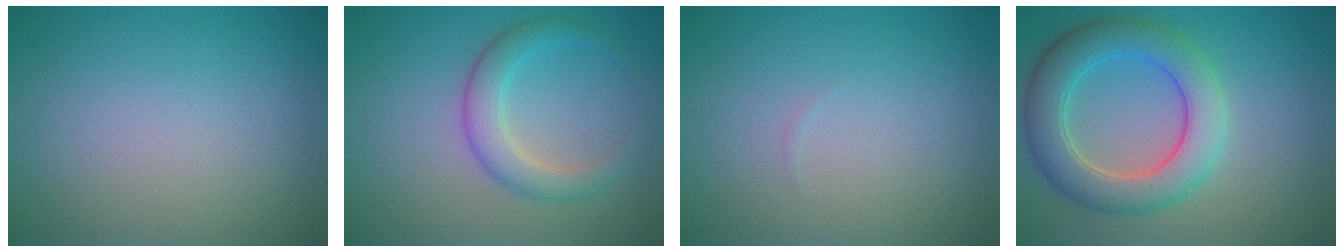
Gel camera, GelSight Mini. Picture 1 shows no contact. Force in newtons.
{"total": 2.6, "press": 2.6, "slide": 0.2}
{"total": 0.0}
{"total": 6.4, "press": 6.4, "slide": 0.3}